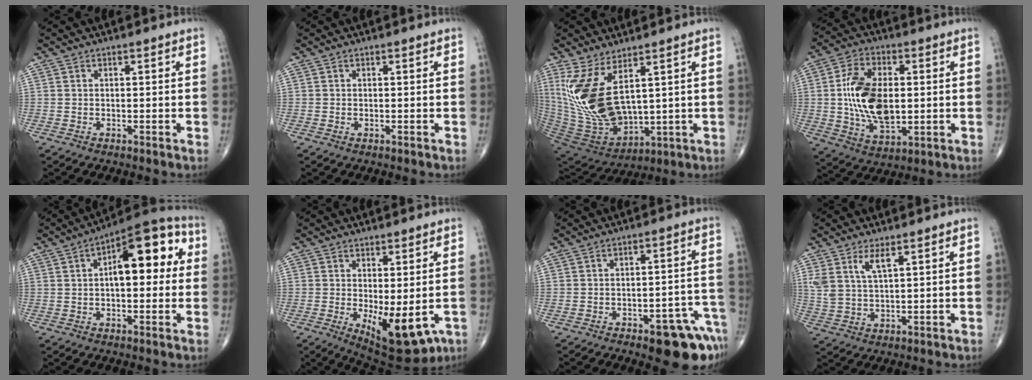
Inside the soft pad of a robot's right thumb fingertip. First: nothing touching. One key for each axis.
{"total": 0.0}
{"total": 16.9, "fx": 5.6, "fy": 7.7, "fz": 13.9, "tx": -0.283, "ty": -0.045, "tz": 0.133}
{"total": 15.4, "fx": 0.6, "fy": 8.9, "fz": 12.6, "tx": -0.222, "ty": -0.004, "tz": 0.014}
{"total": 15.4, "fx": 2.8, "fy": 7.1, "fz": 13.3, "tx": -0.158, "ty": 0.034, "tz": 0.034}
{"total": 11.2, "fx": -2.8, "fy": 4.6, "fz": 9.8, "tx": -0.128, "ty": -0.019, "tz": -0.021}
{"total": 12.1, "fx": -6.9, "fy": 4.5, "fz": 8.9, "tx": -0.074, "ty": 0.056, "tz": -0.080}
{"total": 5.0, "fx": 2.8, "fy": 1.5, "fz": 3.8, "tx": -0.083, "ty": -0.014, "tz": 0.064}